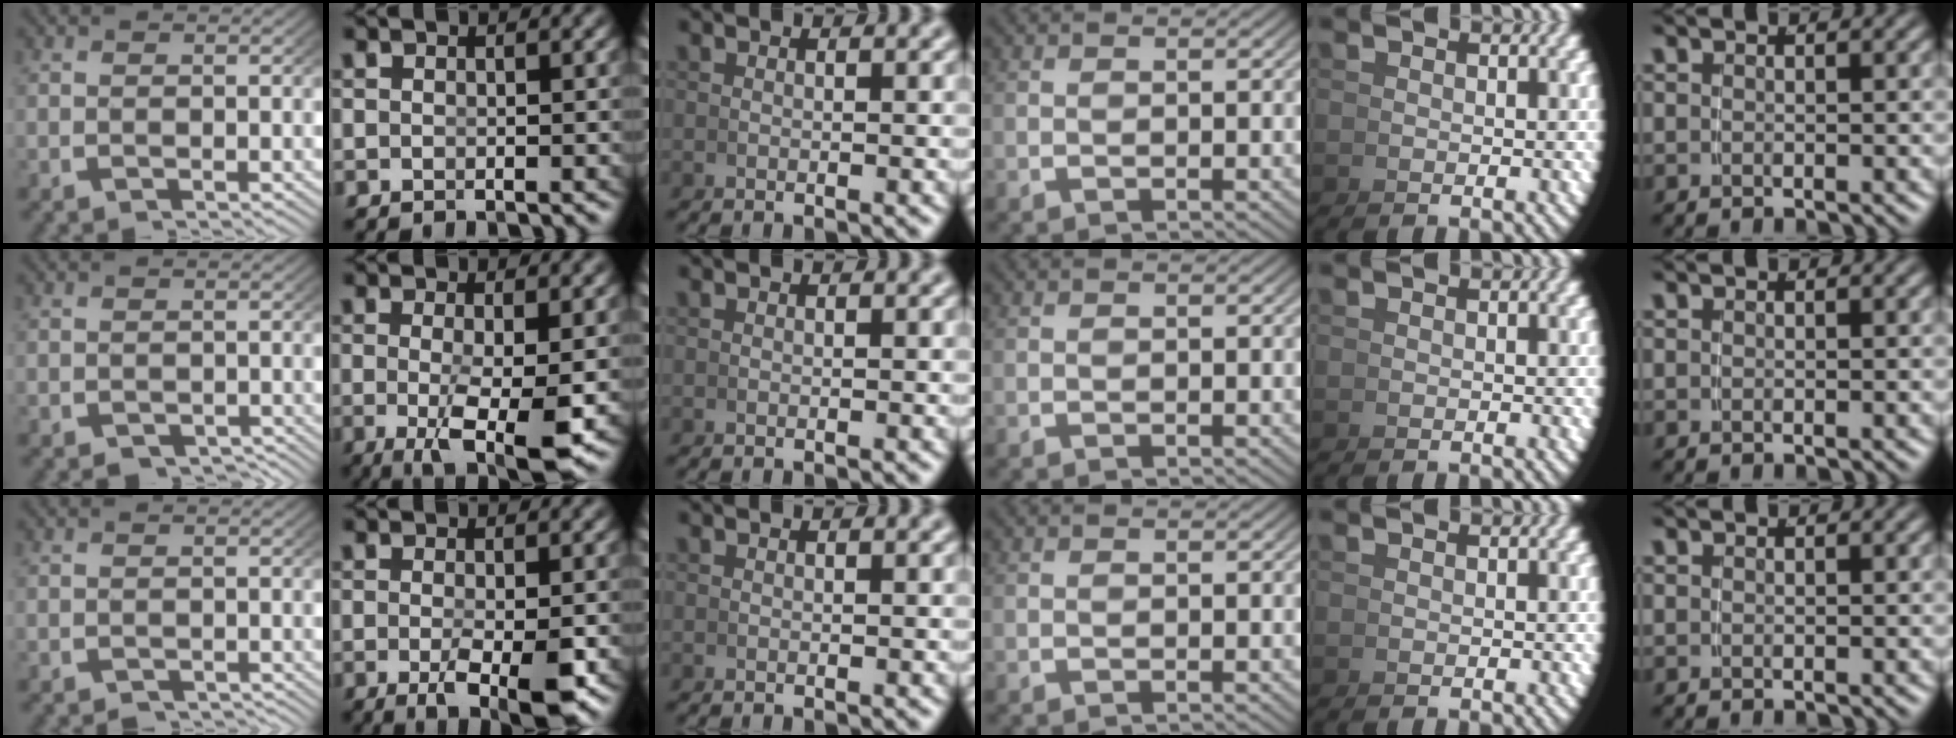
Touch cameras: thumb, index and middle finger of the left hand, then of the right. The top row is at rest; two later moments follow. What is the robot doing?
{"motion": "grasp_and_lifting", "object": "pen"}